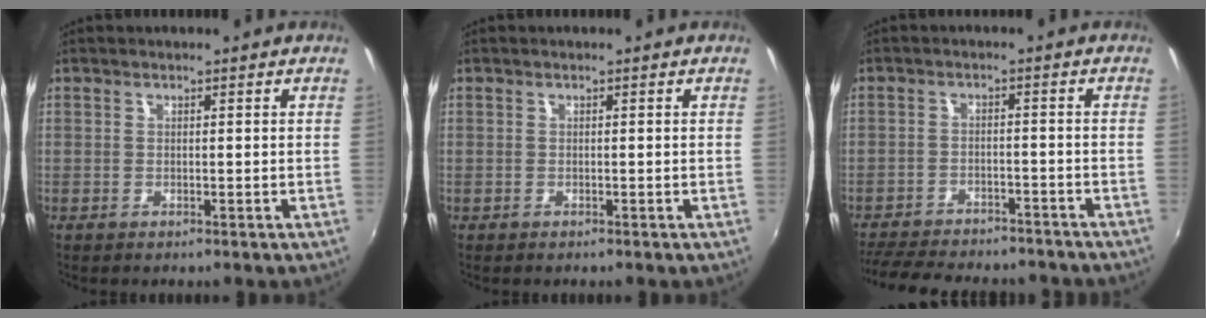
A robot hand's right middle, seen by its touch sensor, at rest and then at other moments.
{"total": 0.0}
{"total": 17.9, "force": [-15.4, 5.4, 7.5], "torque": [-0.164, -0.019, -0.215]}